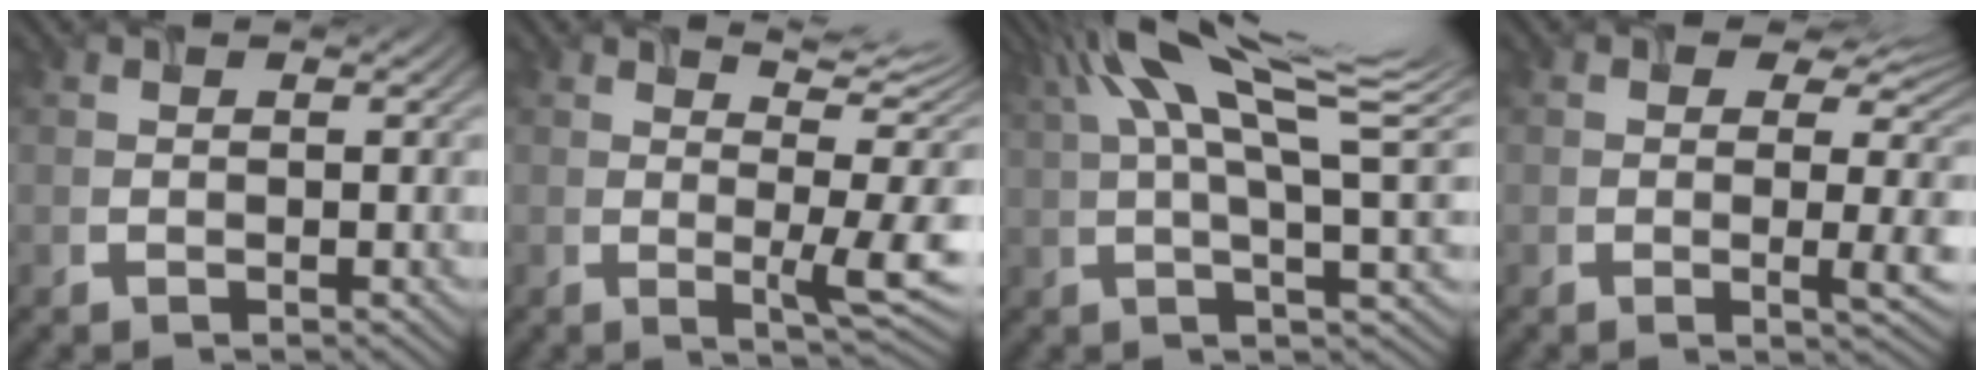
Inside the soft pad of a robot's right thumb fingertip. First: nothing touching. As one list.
[{"total": 7.6, "force": [2.6, 1.4, 6.9], "torque": [-0.102, -0.001, 0.047]}, {"total": 14.6, "force": [6.1, 3.9, 12.7], "torque": [-0.223, 0.024, 0.099]}, {"total": 5.1, "force": [1.1, 2.3, 4.4], "torque": [-0.057, -0.004, 0.012]}]